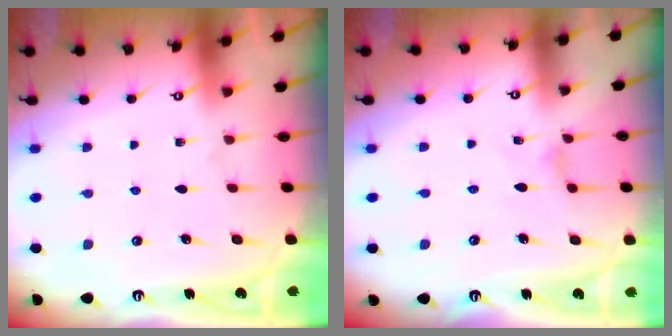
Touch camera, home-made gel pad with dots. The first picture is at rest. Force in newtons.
{"total": 0.0}